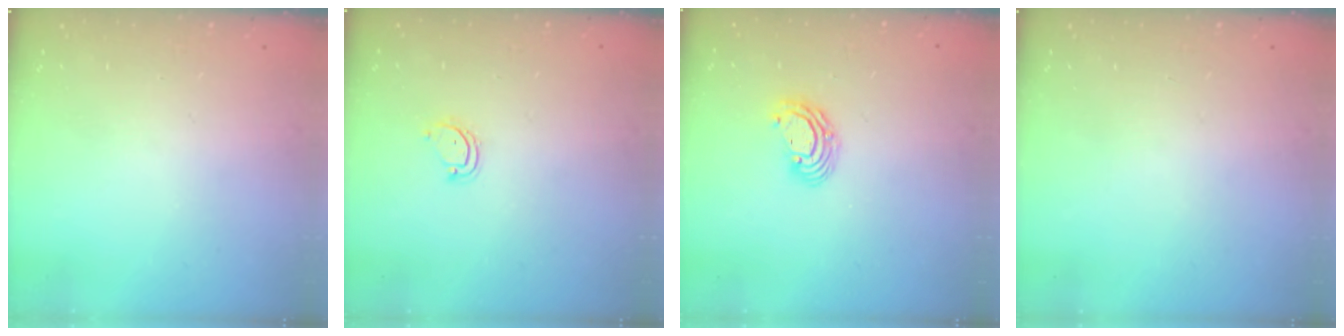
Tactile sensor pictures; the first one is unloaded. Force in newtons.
{"total": 3.9, "press": 3.9, "slide": 0.2}
{"total": 6.2, "press": 6.2, "slide": 0.4}
{"total": 0.0}